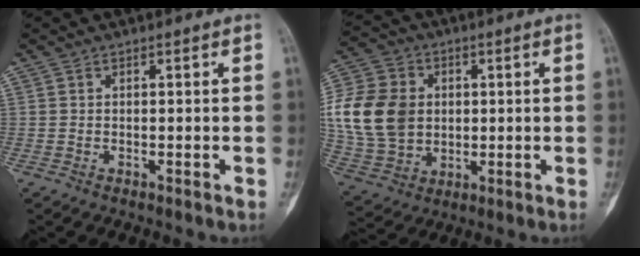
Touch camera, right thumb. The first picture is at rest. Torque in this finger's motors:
{"motor_torque": [0.37, 0.37, 0.16, 0.01, 0.10]}